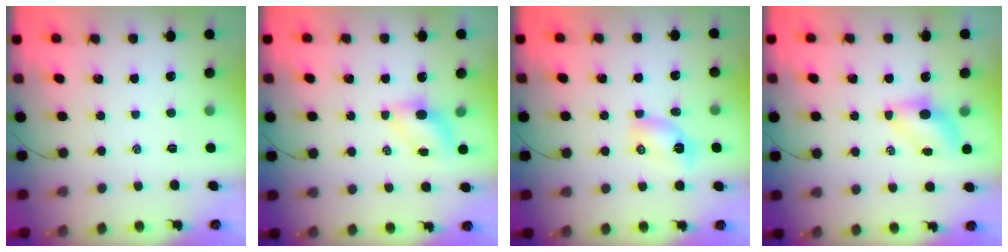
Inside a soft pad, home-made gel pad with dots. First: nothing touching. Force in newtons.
{"total": 4.4, "press": 4.4, "slide": 0.7}
{"total": 5.2, "press": 5.0, "slide": 1.6}
{"total": 4.7, "press": 4.6, "slide": 0.6}